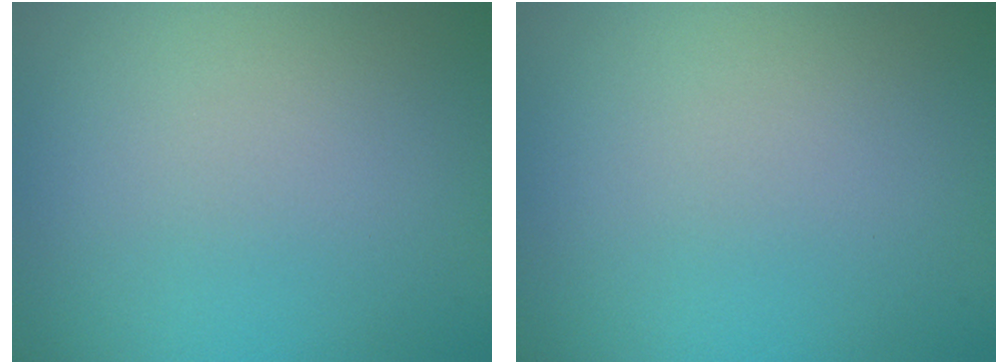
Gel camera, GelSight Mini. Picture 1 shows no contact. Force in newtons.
{"total": 0.0}